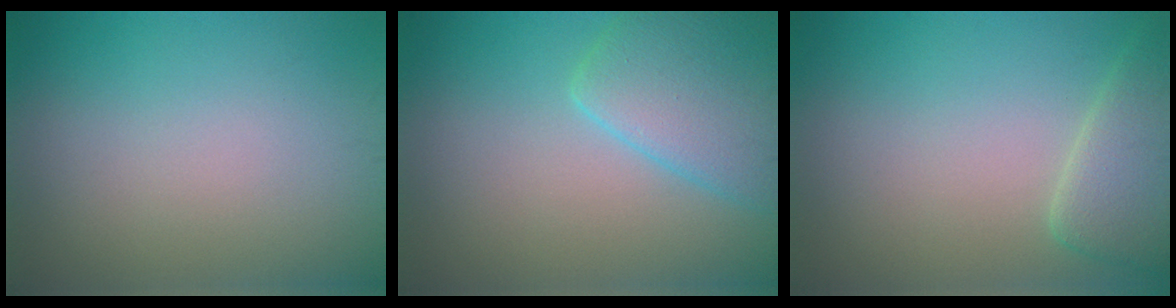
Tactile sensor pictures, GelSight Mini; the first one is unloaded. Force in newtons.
{"total": 5.6, "press": 5.6, "slide": 0.2}
{"total": 3.5, "press": 3.5, "slide": 0.4}